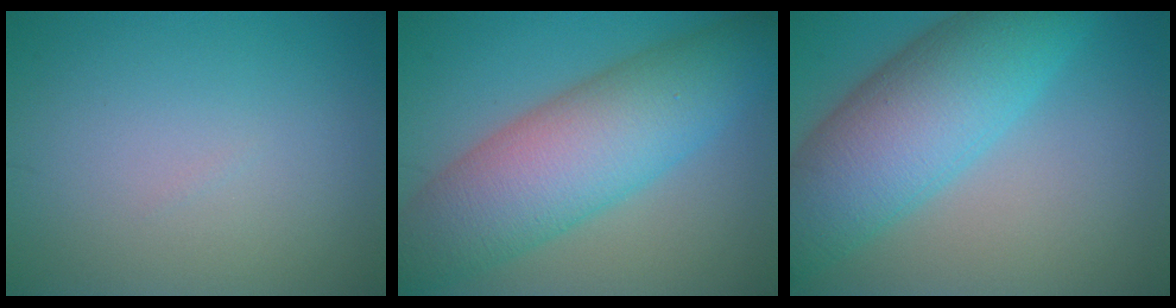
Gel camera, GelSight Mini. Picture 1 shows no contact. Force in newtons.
{"total": 10.4, "press": 10.4, "slide": 0.3}
{"total": 10.3, "press": 10.3, "slide": 0.2}